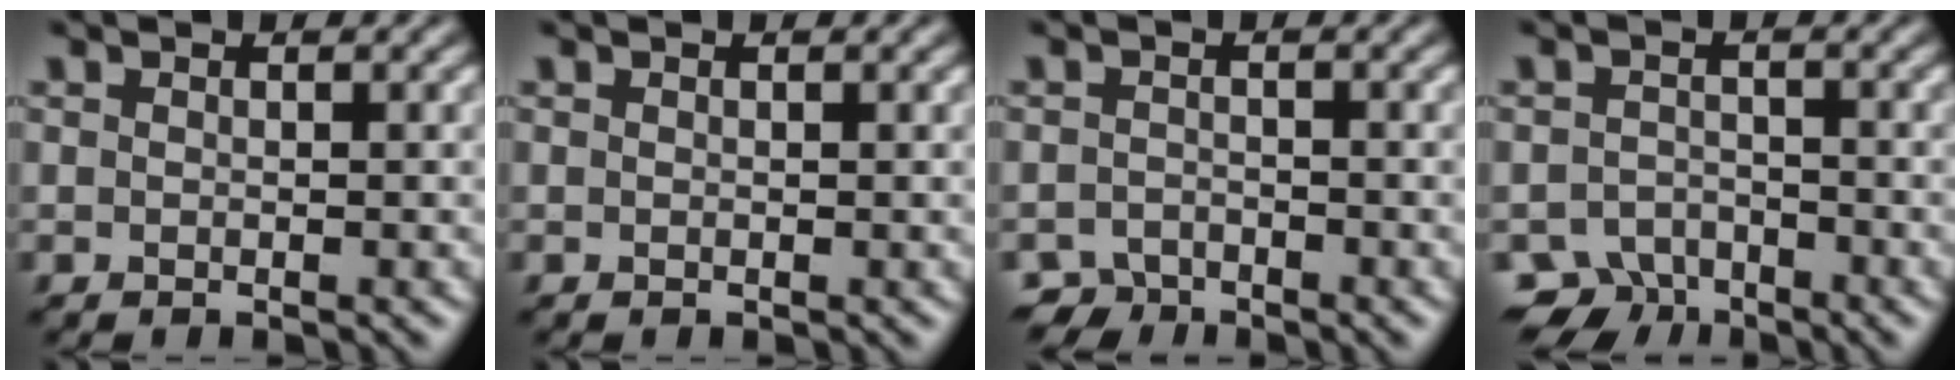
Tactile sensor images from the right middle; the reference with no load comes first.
{"total": 0.0}
{"total": 1.7, "force": [-1.6, 0.3, -0.5], "torque": [0.008, 0.009, -0.034]}
{"total": 2.9, "force": [-2.5, 1.5, 0.1], "torque": [0.003, 0.004, -0.050]}